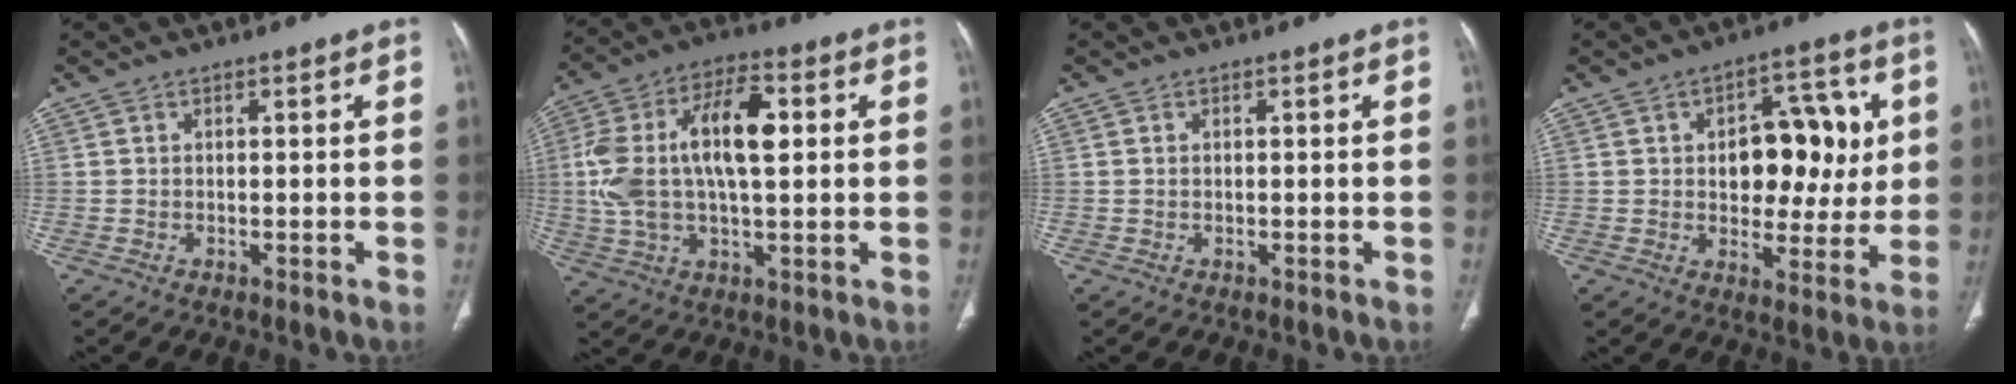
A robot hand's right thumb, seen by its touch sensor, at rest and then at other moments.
{"total": 17.5, "force": [2.4, 8.5, 15.1], "torque": [-0.291, 0.030, 0.041]}
{"total": 0.0}
{"total": 14.2, "force": [2.3, 8.7, 11.0], "torque": [-0.093, 0.007, 0.035]}